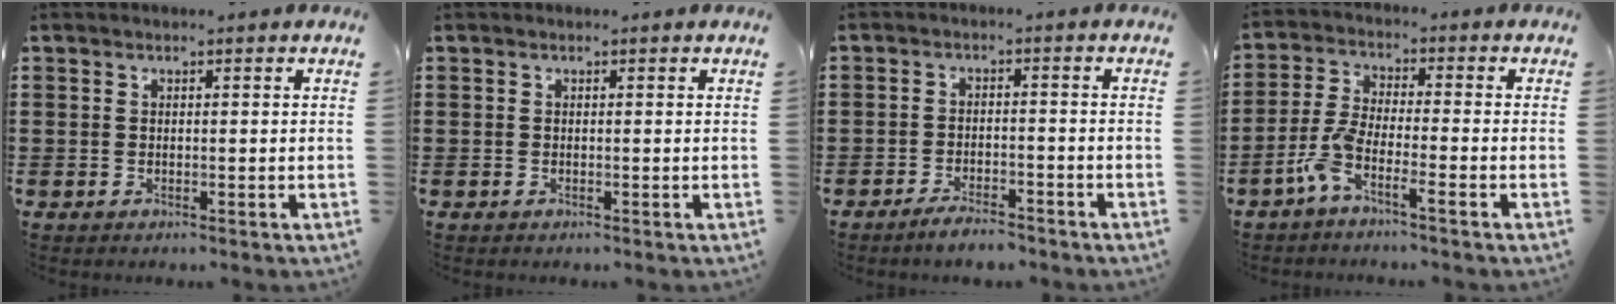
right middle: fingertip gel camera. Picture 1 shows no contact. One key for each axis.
{"total": 0.0}
{"total": 3.2, "fx": -2.9, "fy": 0.4, "fz": 1.1, "tx": -0.020, "ty": 0.005, "tz": -0.058}
{"total": 5.3, "fx": -3.4, "fy": 0.9, "fz": 4.0, "tx": -0.103, "ty": -0.010, "tz": -0.071}